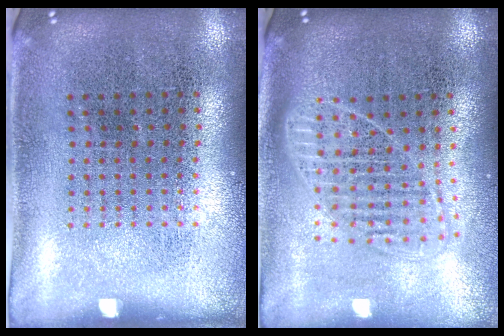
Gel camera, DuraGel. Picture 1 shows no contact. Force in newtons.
{"total": 1.7, "press": 1.4, "slide": 1.0}